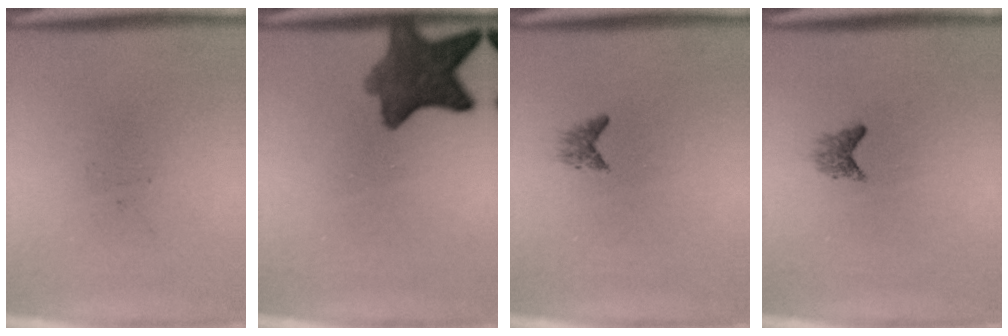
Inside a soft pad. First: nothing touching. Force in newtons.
{"total": 8.6}
{"total": 1.1}
{"total": 1.4}